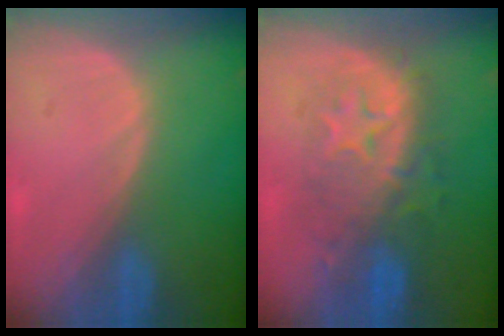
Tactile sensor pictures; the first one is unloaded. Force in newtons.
{"total": 8.3, "press": 8.3, "slide": 0.8}